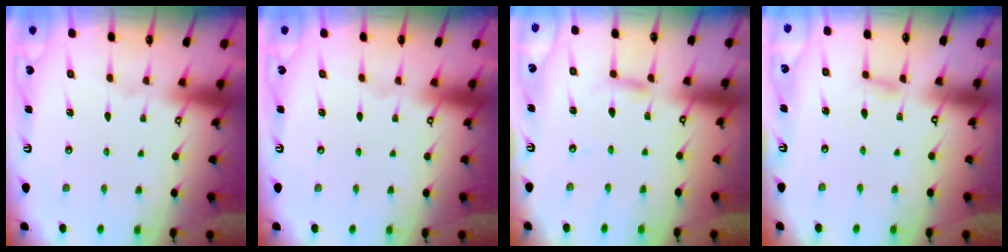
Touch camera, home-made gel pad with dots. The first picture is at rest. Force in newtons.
{"total": 0.0}
{"total": 4.4, "press": 4.4, "slide": 0.3}
{"total": 4.4, "press": 4.4, "slide": 0.5}